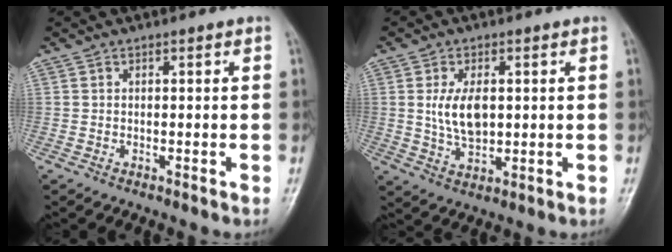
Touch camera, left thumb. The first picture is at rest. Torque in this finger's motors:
{"motor_torque": [-0.32, 0.57, 0.93, -0.24, 0.07]}